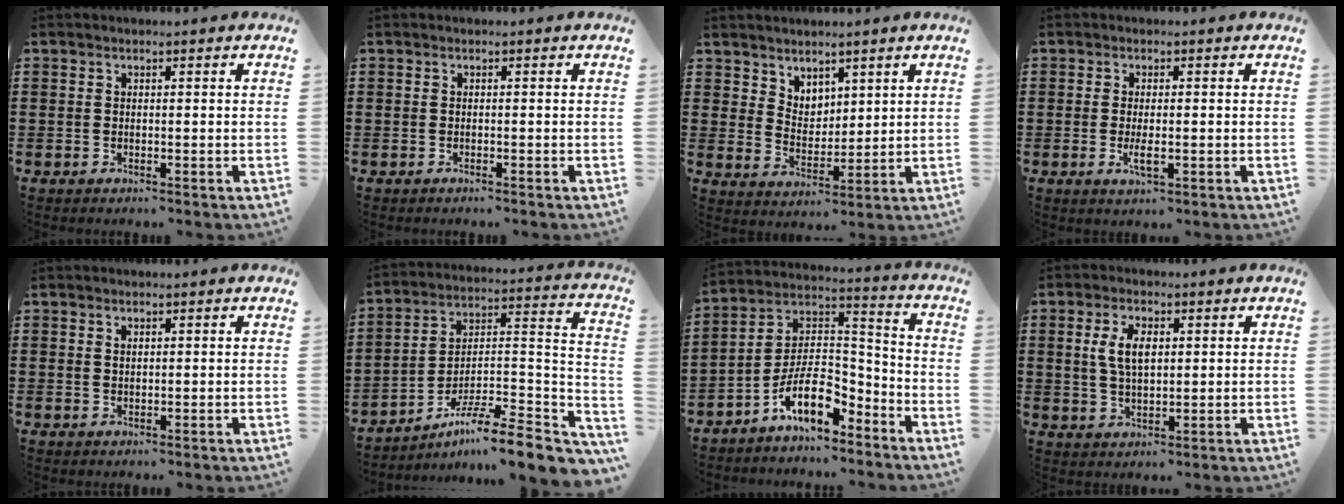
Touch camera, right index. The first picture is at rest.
{"total": 0.0}
{"total": 4.3, "force": [3.6, 2.4, -0.1], "torque": [-0.015, -0.004, 0.068]}
{"total": 2.9, "force": [-0.6, 0.9, 2.7], "torque": [-0.055, -0.004, -0.012]}
{"total": 0.7, "force": [0.4, 0.4, 0.4], "torque": [-0.008, 0.003, 0.008]}
{"total": 9.6, "force": [-7.5, 1.2, 5.9], "torque": [-0.090, 0.006, -0.146]}
{"total": 10.6, "force": [-6.7, 4.7, 6.8], "torque": [-0.141, 0.006, -0.130]}
{"total": 5.3, "force": [1.3, 2.7, 4.4], "torque": [-0.101, 0.009, 0.018]}